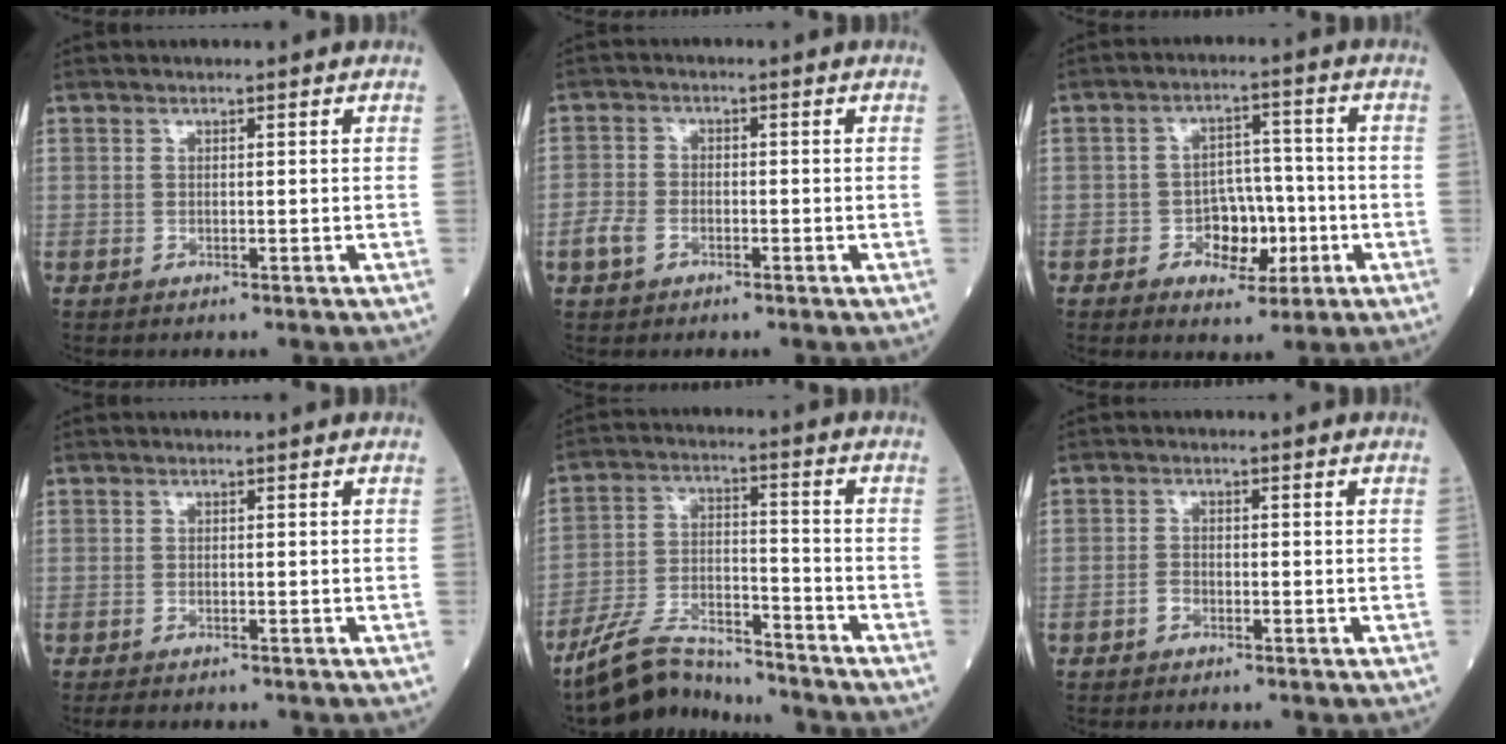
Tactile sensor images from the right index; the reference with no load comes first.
{"total": 3.5, "force": [-1.6, 2.4, 1.9], "torque": [-0.047, 0.005, -0.029]}
{"total": 6.5, "force": [-2.2, 4.4, 4.3], "torque": [-0.060, 0.015, -0.032]}
{"total": 1.7, "force": [-1.4, 0.5, 0.7], "torque": [-0.015, -0.004, -0.017]}
{"total": 9.8, "force": [-9.3, 2.0, 2.3], "torque": [-0.049, 0.009, -0.170]}
{"total": 1.4, "force": [-0.8, 0.9, 0.7], "torque": [-0.011, 0.005, -0.015]}